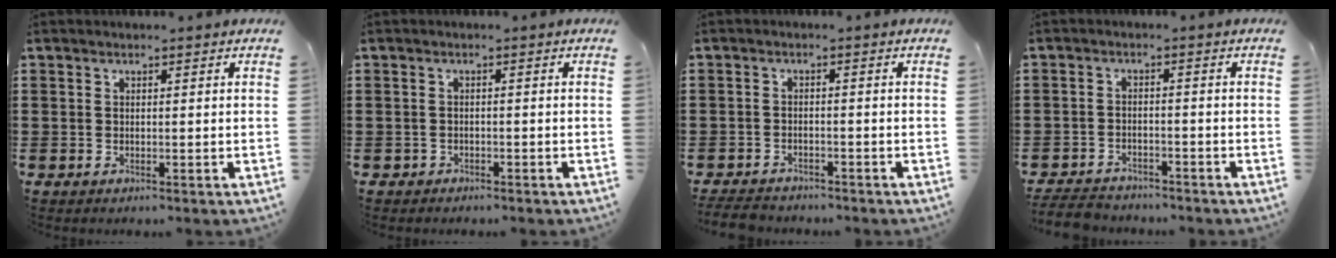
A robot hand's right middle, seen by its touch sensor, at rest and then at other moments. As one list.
[{"total": 0.9, "force": [-0.7, 0.4, -0.2], "torque": [0.001, 0.003, -0.018]}, {"total": 3.2, "force": [-3.1, 0.7, 0.4], "torque": [-0.016, 0.000, -0.068]}, {"total": 4.0, "force": [-3.8, 0.9, 0.4], "torque": [-0.015, 0.002, -0.082]}]